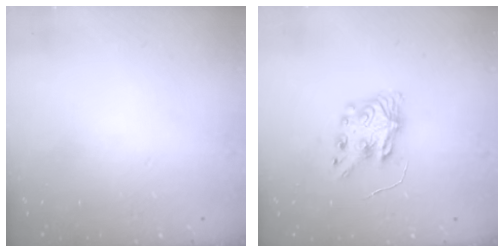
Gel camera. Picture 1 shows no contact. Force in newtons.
{"total": 8.3, "press": 8.3, "slide": 0.4}